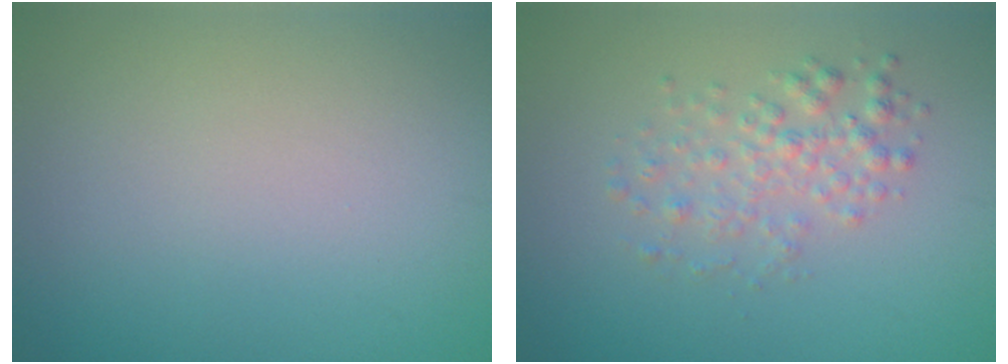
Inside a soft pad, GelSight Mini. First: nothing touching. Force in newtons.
{"total": 2.5, "press": 2.5, "slide": 0.0}